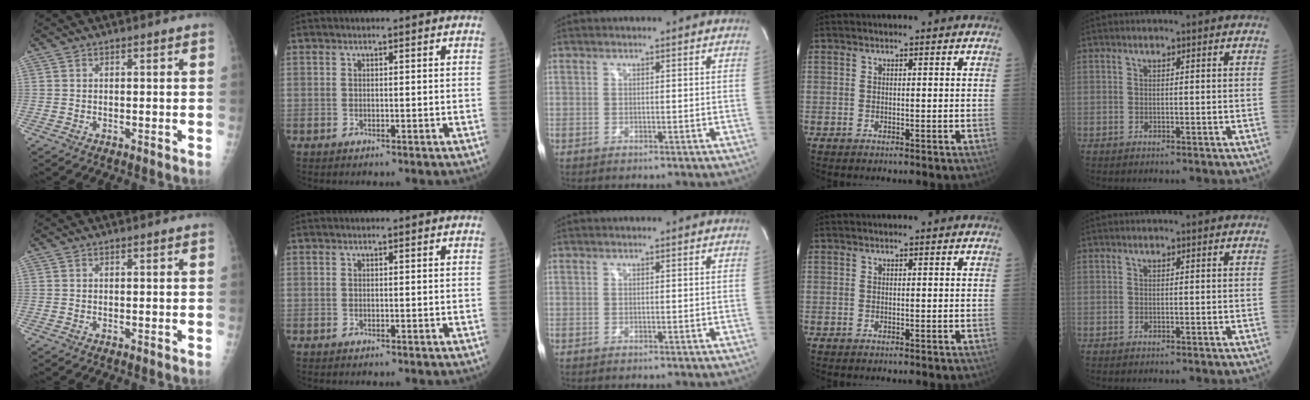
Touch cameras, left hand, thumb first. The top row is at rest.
{}